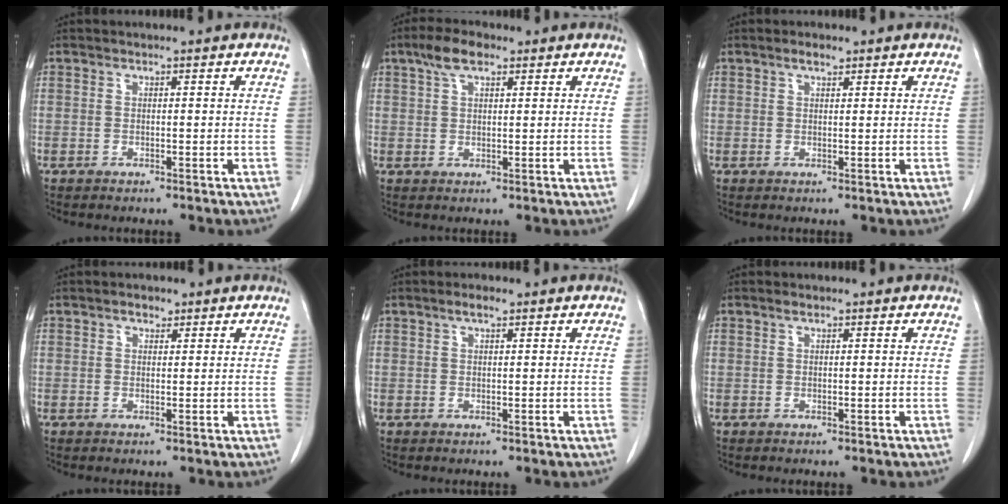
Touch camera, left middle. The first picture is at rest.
{"total": 4.6, "force": [2.9, 1.8, 3.1], "torque": [-0.065, 0.013, 0.055]}
{"total": 1.6, "force": [1.2, 0.5, 1.0], "torque": [-0.020, 0.002, 0.022]}
{"total": 1.4, "force": [1.0, 0.8, 0.6], "torque": [-0.011, 0.001, 0.015]}
{"total": 1.6, "force": [1.1, 0.3, 1.2], "torque": [-0.024, 0.004, 0.019]}
{"total": 0.6, "force": [0.5, 0.1, 0.4], "torque": [-0.011, 0.000, 0.010]}